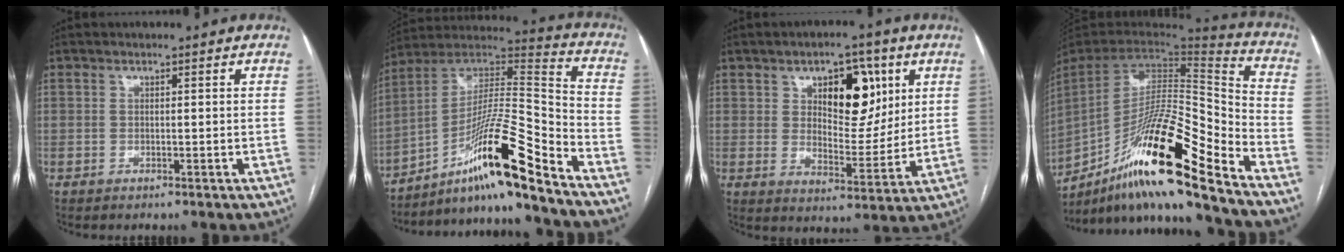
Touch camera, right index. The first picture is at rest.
{"total": 19.3, "force": [-12.7, -0.3, 14.4], "torque": [-0.269, 0.016, -0.220]}
{"total": 11.1, "force": [4.5, 5.4, 8.5], "torque": [-0.120, 0.009, 0.077]}
{"total": 22.9, "force": [-15.2, 1.3, 17.0], "torque": [-0.296, -0.005, -0.275]}